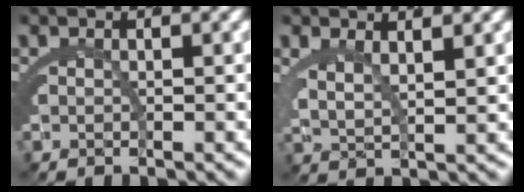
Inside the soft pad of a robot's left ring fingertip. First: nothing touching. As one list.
[{"total": 3.2, "force": [1.9, 1.2, 2.2], "torque": [-0.054, -0.011, 0.042]}]